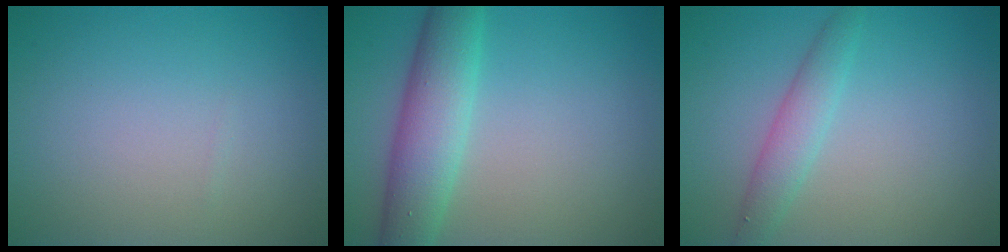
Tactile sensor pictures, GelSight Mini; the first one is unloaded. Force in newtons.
{"total": 5.6, "press": 5.6, "slide": 0.1}
{"total": 2.4, "press": 2.4, "slide": 0.1}